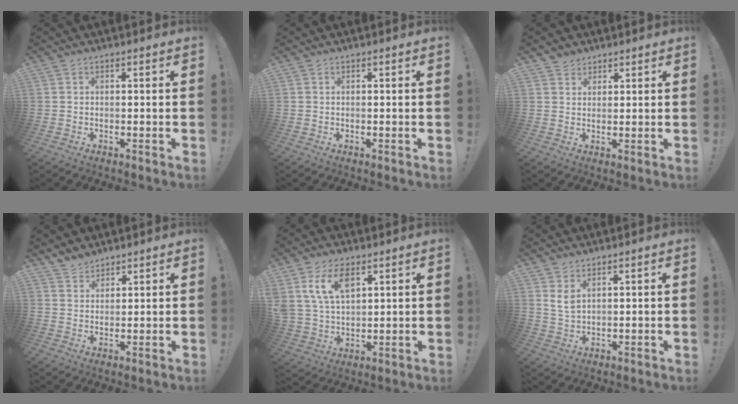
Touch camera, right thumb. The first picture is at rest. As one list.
[{"total": 0.0}, {"total": 3.1, "force": [2.4, 1.9, 0.0], "torque": [0.000, -0.012, 0.046]}, {"total": 4.1, "force": [3.7, 1.6, 0.6], "torque": [-0.013, -0.024, 0.072]}, {"total": 11.5, "force": [6.2, 6.8, 7.0], "torque": [-0.127, -0.021, 0.115]}, {"total": 4.2, "force": [2.5, 1.9, 2.8], "torque": [-0.052, -0.018, 0.042]}]